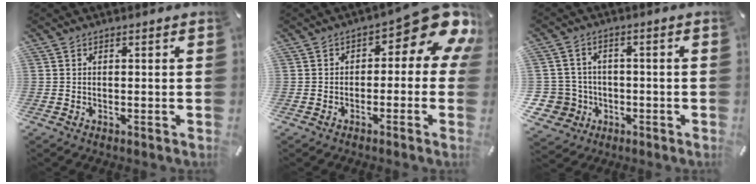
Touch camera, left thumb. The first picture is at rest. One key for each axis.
{"total": 11.1, "fx": 4.1, "fy": 5.0, "fz": 9.0, "tx": -0.108, "ty": -0.040, "tz": 0.067}
{"total": 7.2, "fx": -1.6, "fy": 7.0, "fz": 1.1, "tx": -0.058, "ty": 0.008, "tz": -0.026}